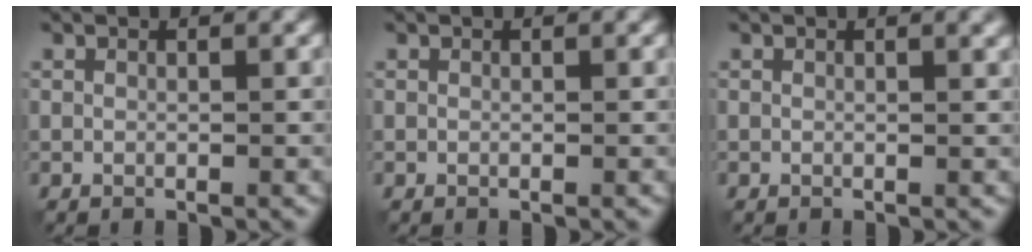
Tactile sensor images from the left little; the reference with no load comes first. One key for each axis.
{"total": 0.0}
{"total": 1.1, "fx": 0.6, "fy": 0.3, "fz": 0.8, "tx": -0.005, "ty": 0.006, "tz": 0.007}